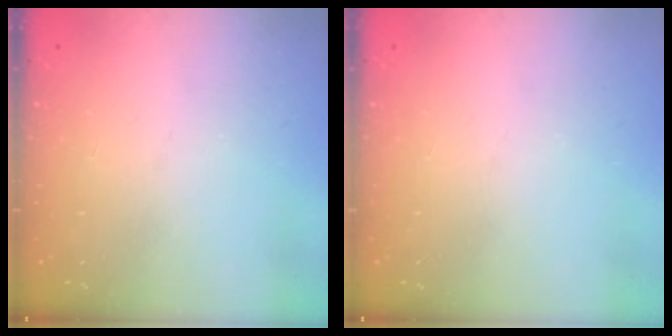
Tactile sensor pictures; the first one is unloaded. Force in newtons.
{"total": 0.0}